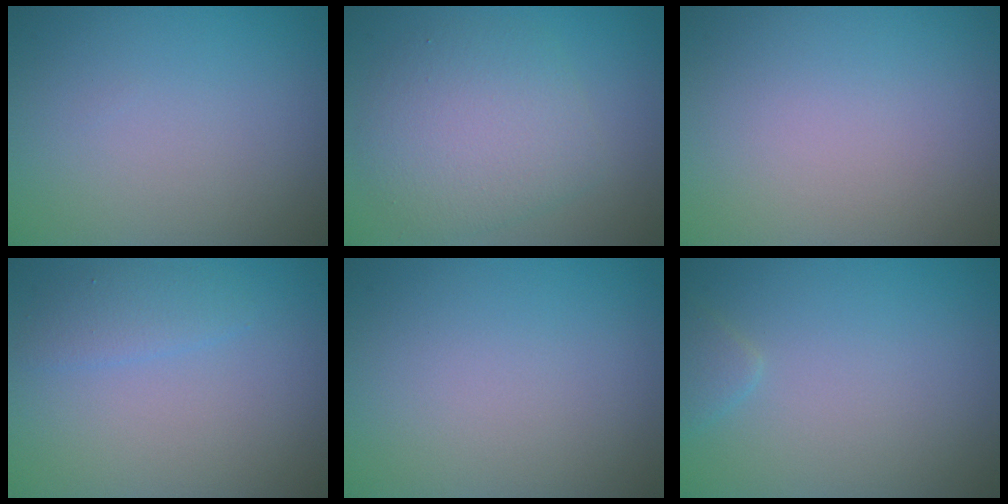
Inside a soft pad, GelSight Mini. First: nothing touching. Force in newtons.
{"total": 5.2, "press": 5.2, "slide": 0.1}
{"total": 0.0}
{"total": 1.6, "press": 1.6, "slide": 0.1}
{"total": 0.0}
{"total": 1.1, "press": 1.1, "slide": 0.1}